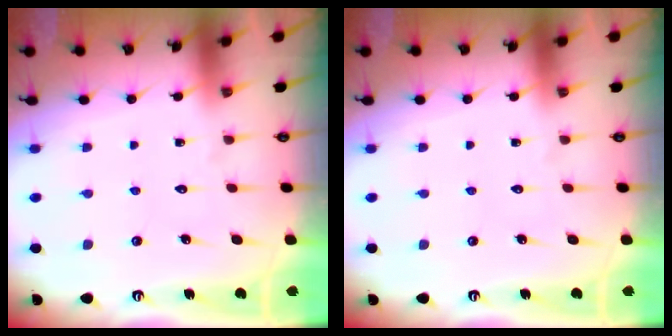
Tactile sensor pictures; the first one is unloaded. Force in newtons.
{"total": 0.0}